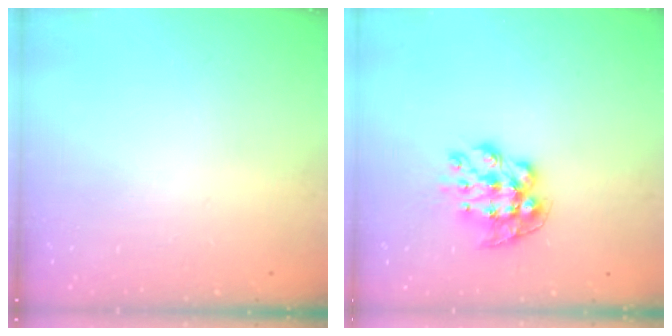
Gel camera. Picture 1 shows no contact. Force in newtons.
{"total": 9.5, "press": 9.4, "slide": 0.9}